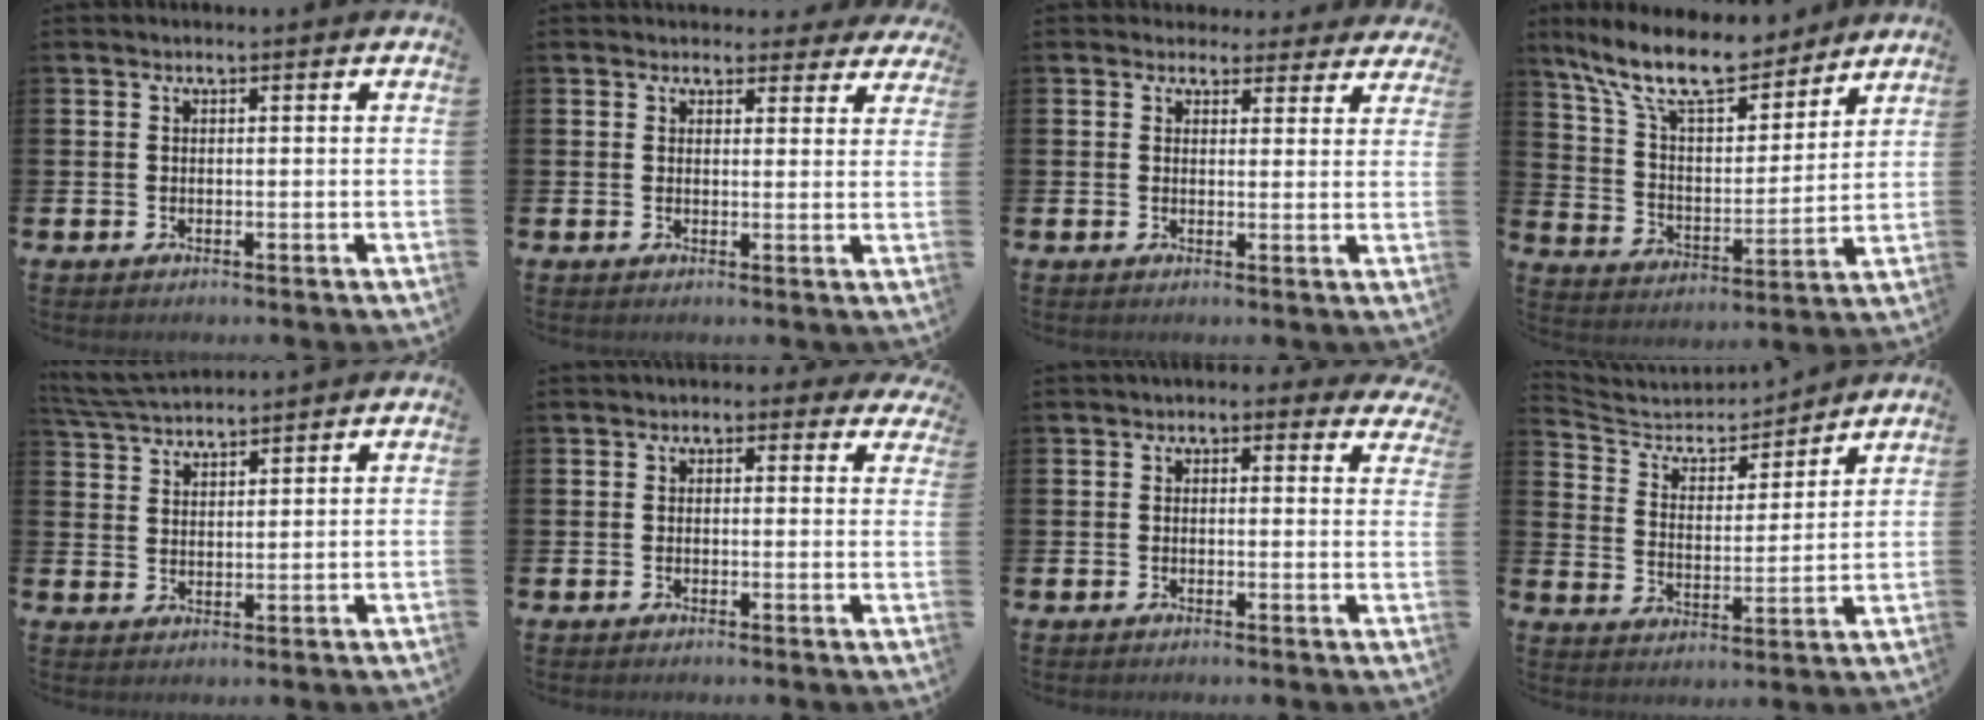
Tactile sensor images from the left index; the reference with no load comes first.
{"total": 3.0, "force": [2.7, 1.3, 0.1], "torque": [0.011, -0.015, 0.045]}
{"total": 3.4, "force": [3.0, 1.6, 0.0], "torque": [0.001, -0.014, 0.050]}
{"total": 13.0, "force": [11.1, 3.6, 5.8], "torque": [-0.142, -0.064, 0.197]}
{"total": 5.0, "force": [4.9, 0.6, 0.8], "torque": [-0.033, -0.019, 0.090]}
{"total": 1.1, "force": [0.6, 0.9, 0.3], "torque": [0.005, 0.001, 0.005]}
{"total": 1.3, "force": [1.0, 0.7, 0.2], "torque": [-0.003, 0.000, 0.015]}
{"total": 5.2, "force": [5.0, 1.7, 0.4], "torque": [-0.039, -0.042, 0.082]}